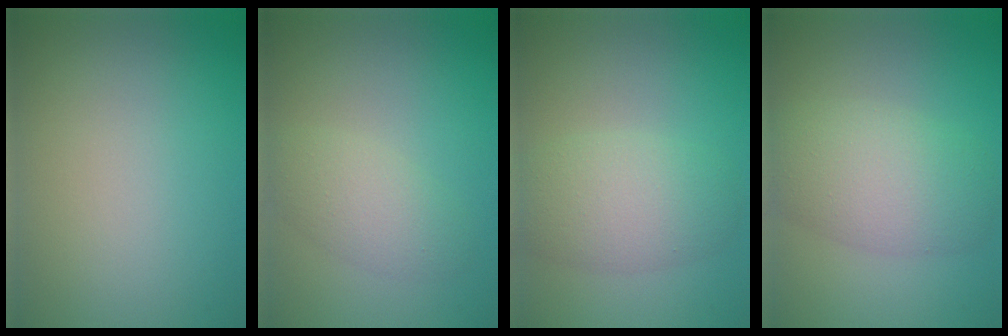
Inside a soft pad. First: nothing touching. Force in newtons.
{"total": 2.9, "press": 2.9, "slide": 0.2}
{"total": 4.8, "press": 4.8, "slide": 0.1}
{"total": 6.0, "press": 6.0, "slide": 0.3}